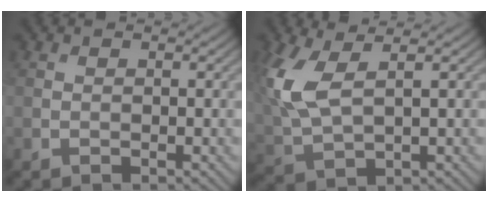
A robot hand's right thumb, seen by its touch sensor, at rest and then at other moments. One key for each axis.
{"total": 8.3, "fx": 2.7, "fy": 3.7, "fz": 6.9, "tx": -0.185, "ty": 0.003, "tz": 0.054}